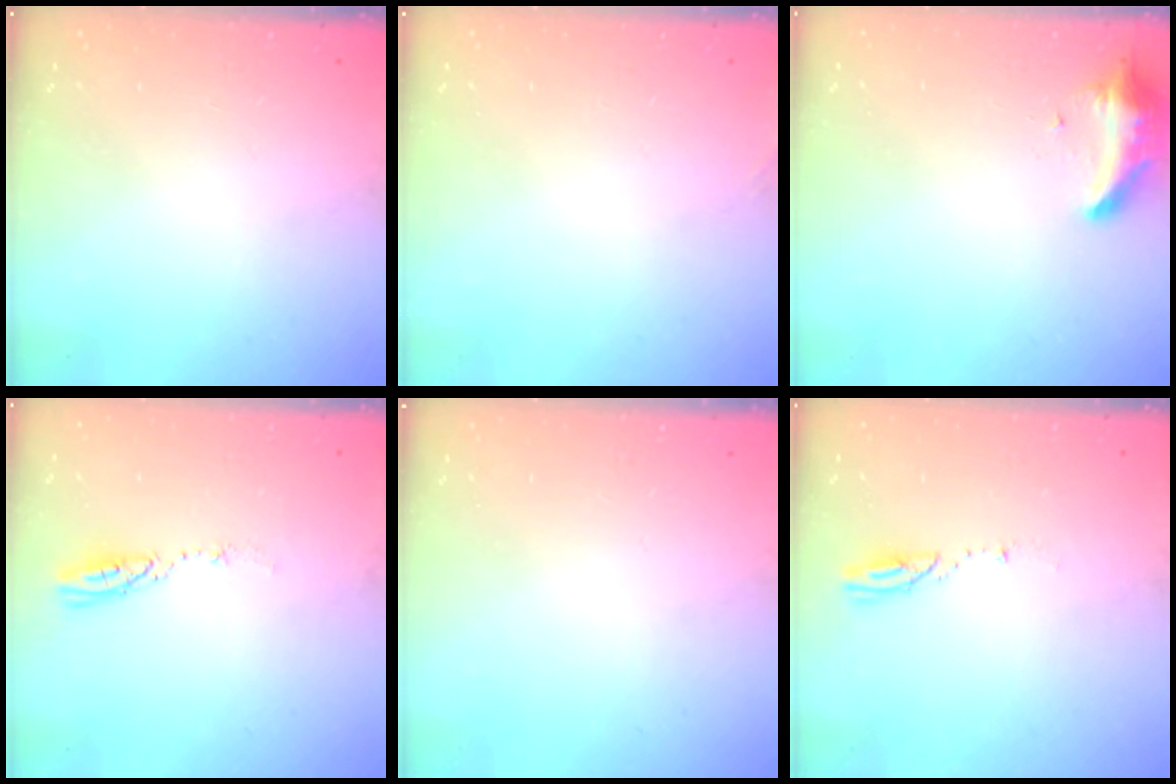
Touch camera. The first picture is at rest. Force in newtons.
{"total": 3.7, "press": 3.7, "slide": 0.5}
{"total": 8.6, "press": 8.6, "slide": 0.3}
{"total": 3.5, "press": 3.5, "slide": 0.3}
{"total": 0.0}
{"total": 3.4, "press": 3.4, "slide": 0.3}